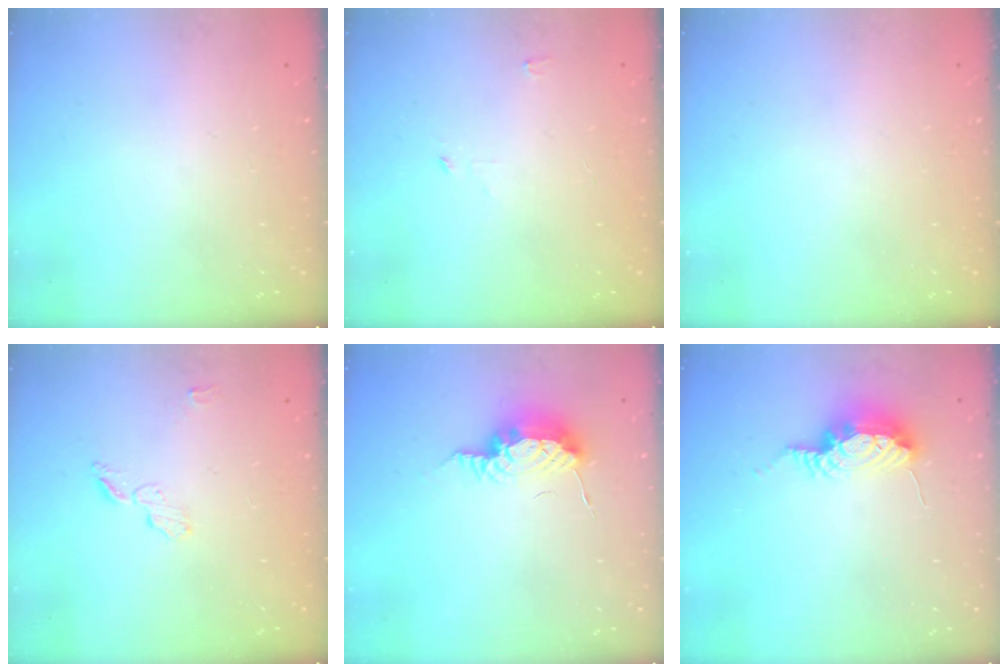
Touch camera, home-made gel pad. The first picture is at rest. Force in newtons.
{"total": 2.4, "press": 2.4, "slide": 0.2}
{"total": 0.0}
{"total": 5.3, "press": 5.3, "slide": 0.3}
{"total": 9.3, "press": 8.9, "slide": 2.5}
{"total": 8.3, "press": 8.0, "slide": 2.2}